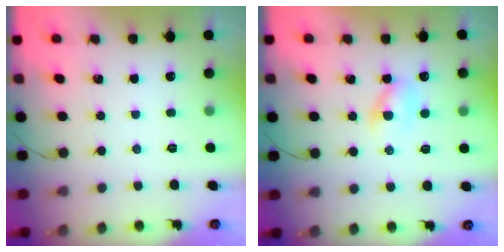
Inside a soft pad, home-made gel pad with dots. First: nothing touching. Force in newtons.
{"total": 4.1, "press": 3.8, "slide": 1.5}